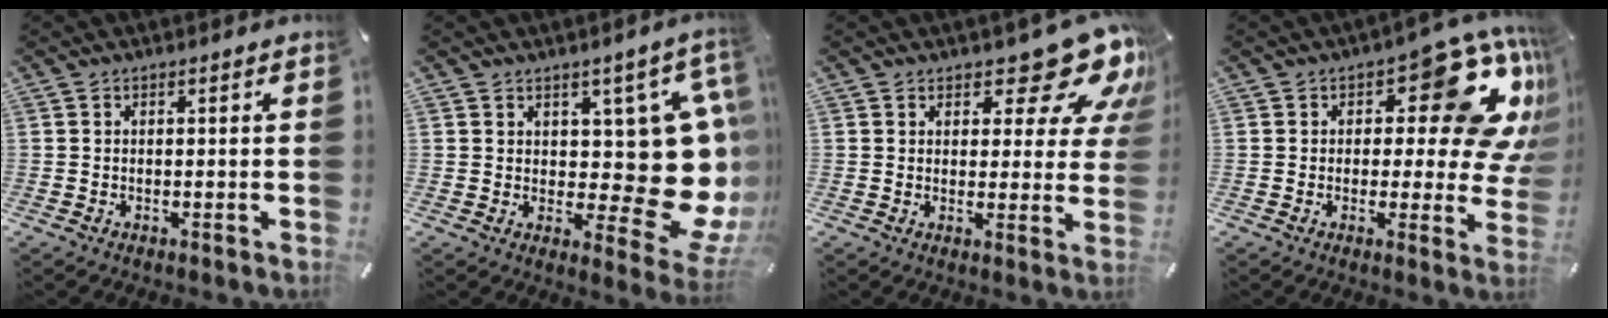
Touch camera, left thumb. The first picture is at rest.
{"total": 17.1, "force": [2.7, 8.8, 14.4], "torque": [-0.188, -0.043, 0.055]}
{"total": 13.5, "force": [8.9, 5.8, 8.4], "torque": [-0.098, -0.072, 0.146]}
{"total": 17.3, "force": [7.4, 8.7, 13.0], "torque": [-0.148, -0.055, 0.121]}